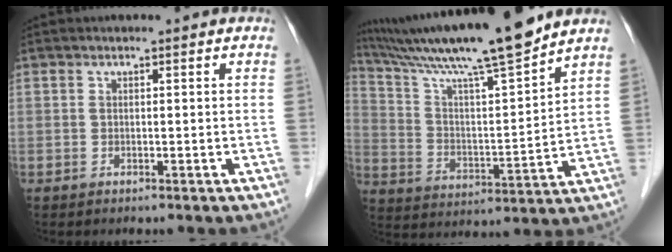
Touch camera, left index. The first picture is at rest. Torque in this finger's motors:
{"motor_torque": [1.12, -1.02, 0.77, 0.15]}